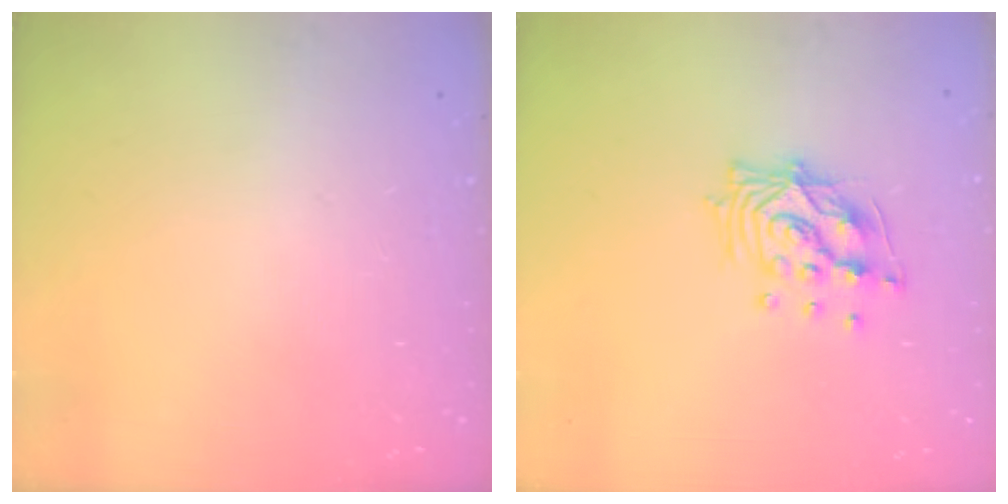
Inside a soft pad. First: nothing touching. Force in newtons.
{"total": 12.6, "press": 12.5, "slide": 1.3}